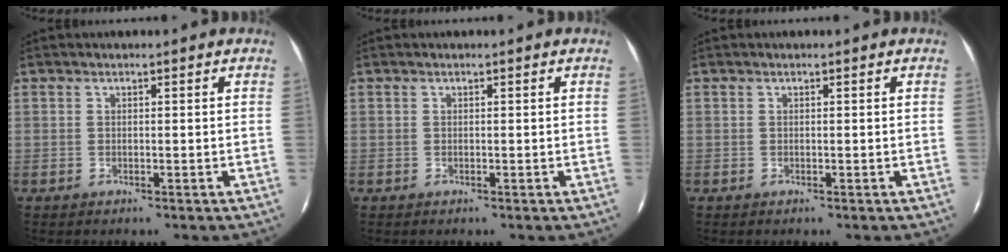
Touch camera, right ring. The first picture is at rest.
{"total": 0.0}
{"total": 0.0}